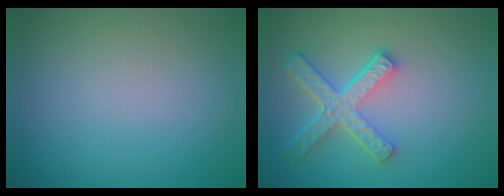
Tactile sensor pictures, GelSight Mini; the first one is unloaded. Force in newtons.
{"total": 5.2, "press": 3.9, "slide": 3.3}